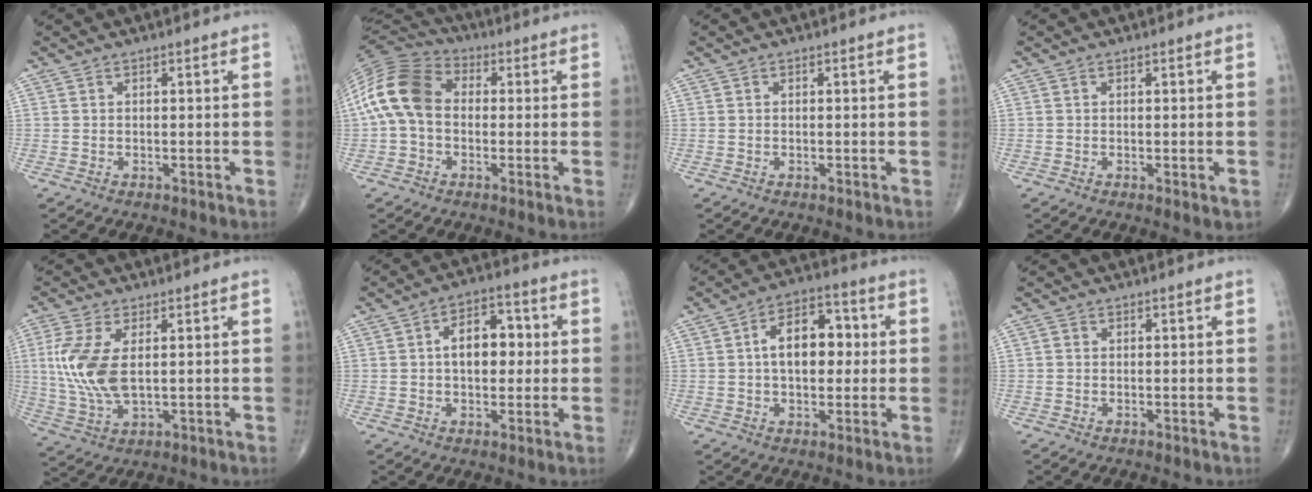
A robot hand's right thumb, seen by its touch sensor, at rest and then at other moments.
{"total": 13.7, "force": [0.2, 9.8, 9.5], "torque": [-0.190, 0.034, -0.010]}
{"total": 0.0}
{"total": 1.5, "force": [-0.4, 0.5, 1.4], "torque": [-0.019, -0.005, -0.004]}
{"total": 11.2, "force": [1.6, 5.6, 9.6], "torque": [-0.220, -0.006, 0.040]}
{"total": 9.7, "force": [0.9, 6.0, 7.5], "torque": [-0.084, 0.019, 0.009]}
{"total": 11.7, "force": [1.2, 7.2, 9.2], "torque": [-0.113, 0.023, 0.012]}
{"total": 0.7, "force": [0.1, 0.7, 0.2], "torque": [-0.001, 0.001, 0.000]}